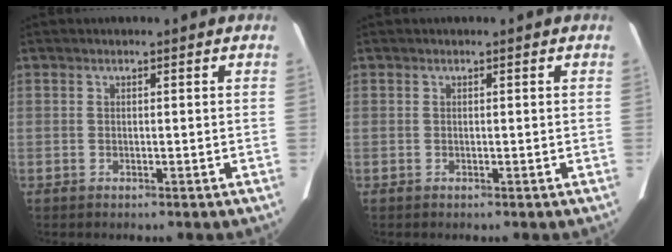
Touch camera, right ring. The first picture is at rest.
{"total": 0.0}